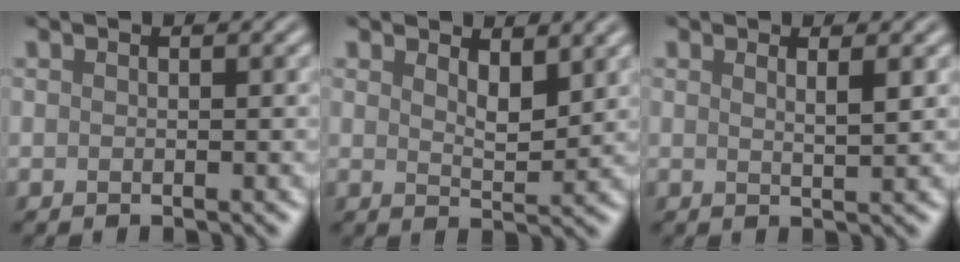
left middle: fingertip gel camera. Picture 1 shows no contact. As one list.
[{"total": 2.6, "force": [1.7, 1.0, 1.7], "torque": [-0.030, -0.006, 0.030]}, {"total": 1.5, "force": [0.8, 0.4, 1.2], "torque": [-0.014, 0.000, 0.009]}]